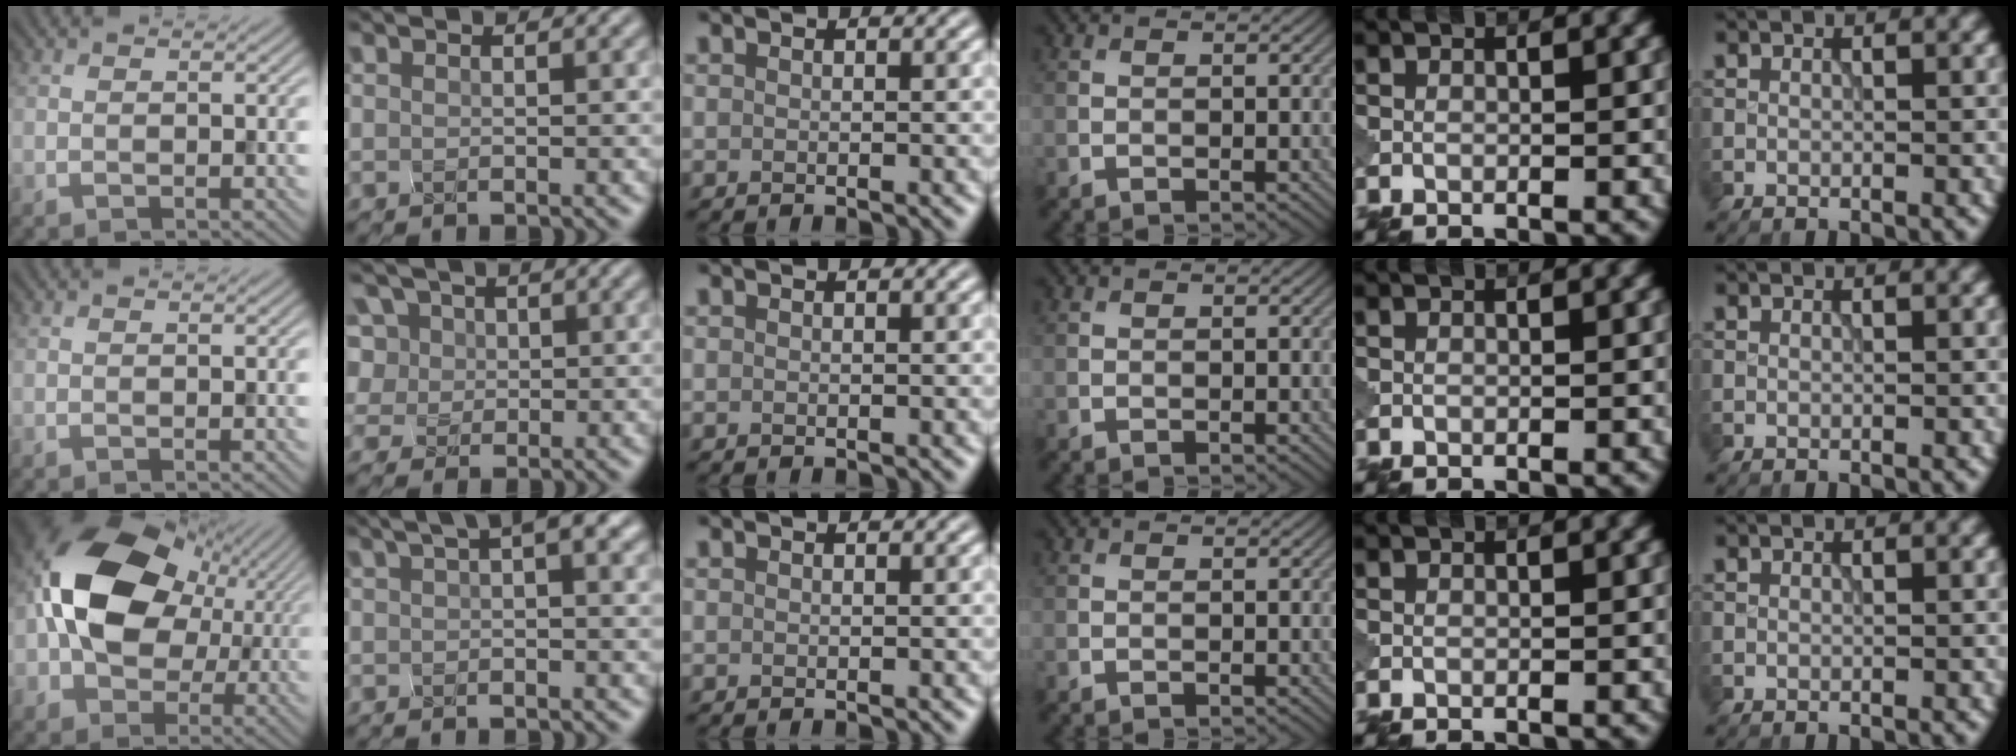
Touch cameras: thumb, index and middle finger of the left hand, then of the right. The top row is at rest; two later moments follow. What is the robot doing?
{"motion": "squeeze", "object": "foam earplug"}